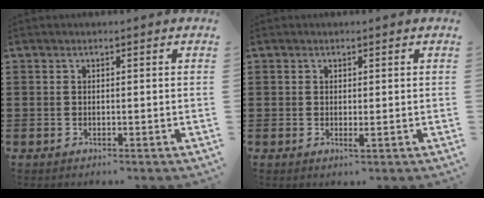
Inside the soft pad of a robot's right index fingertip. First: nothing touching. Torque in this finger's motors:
{"motor_torque": [0.39, 0.36, 0.06, 0.00]}